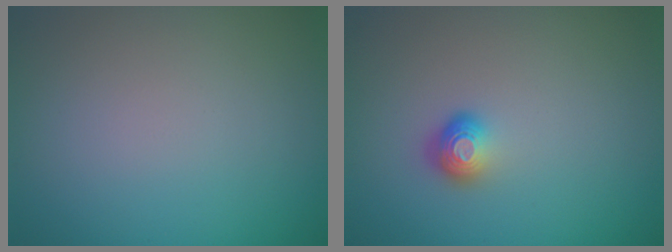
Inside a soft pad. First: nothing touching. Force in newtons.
{"total": 1.8, "press": 1.2, "slide": 1.2}